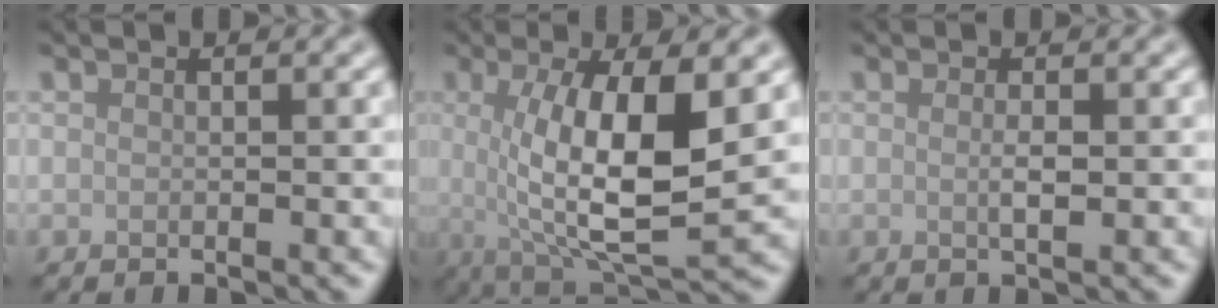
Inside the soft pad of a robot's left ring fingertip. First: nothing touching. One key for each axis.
{"total": 10.2, "fx": 0.6, "fy": 3.3, "fz": 9.7, "tx": -0.157, "ty": -0.016, "tz": 0.016}
{"total": 1.4, "fx": 0.0, "fy": 0.3, "fz": 1.3, "tx": -0.024, "ty": -0.002, "tz": -0.001}